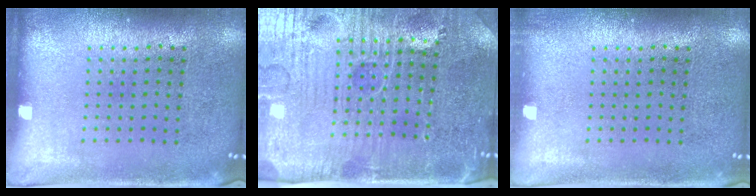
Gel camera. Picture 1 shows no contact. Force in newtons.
{"total": 4.9, "press": 4.4, "slide": 2.0}
{"total": 0.5, "press": 0.5, "slide": 0.1}